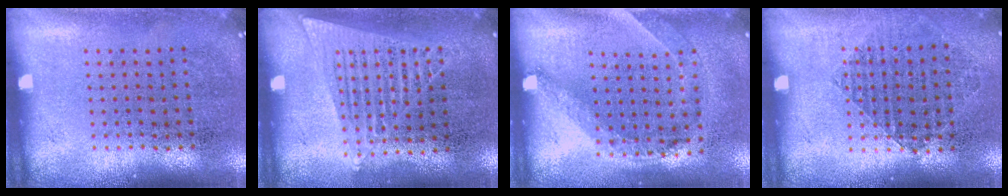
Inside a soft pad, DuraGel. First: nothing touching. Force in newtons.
{"total": 1.3, "press": 1.2, "slide": 0.6}
{"total": 1.4, "press": 1.0, "slide": 1.0}
{"total": 0.9, "press": 0.8, "slide": 0.3}